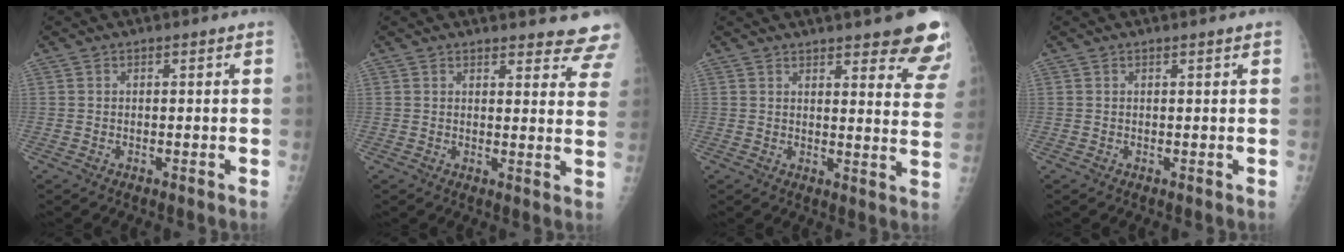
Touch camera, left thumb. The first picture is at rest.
{"total": 11.7, "force": [11.1, 2.4, 2.6], "torque": [0.015, -0.072, 0.100]}
{"total": 16.2, "force": [12.4, 3.8, 9.7], "torque": [-0.091, -0.061, 0.135]}
{"total": 0.9, "force": [0.7, -0.1, 0.5], "torque": [-0.009, 0.000, 0.013]}